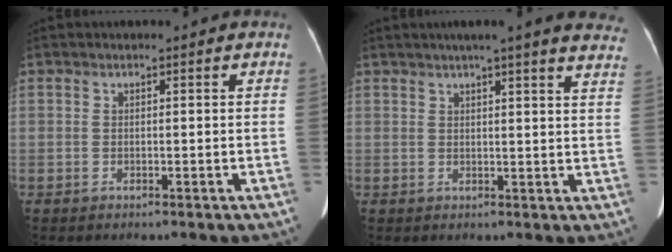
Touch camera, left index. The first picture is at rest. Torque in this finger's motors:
{"motor_torque": [0.91, -1.23, 0.43, 0.10]}